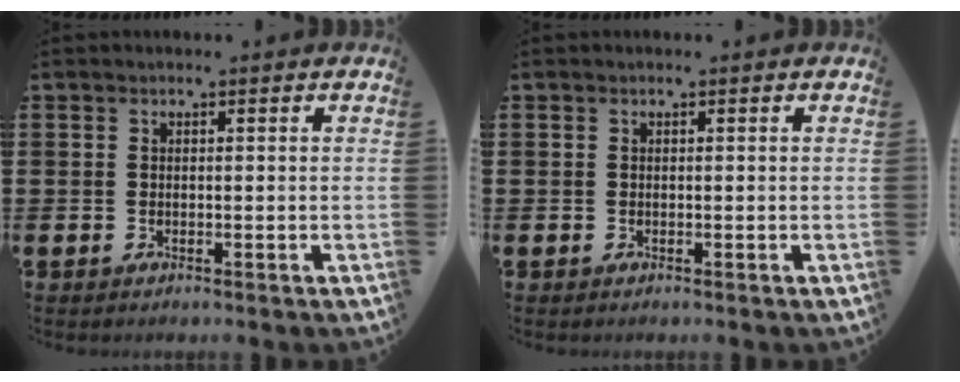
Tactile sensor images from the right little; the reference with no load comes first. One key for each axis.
{"total": 0.0}